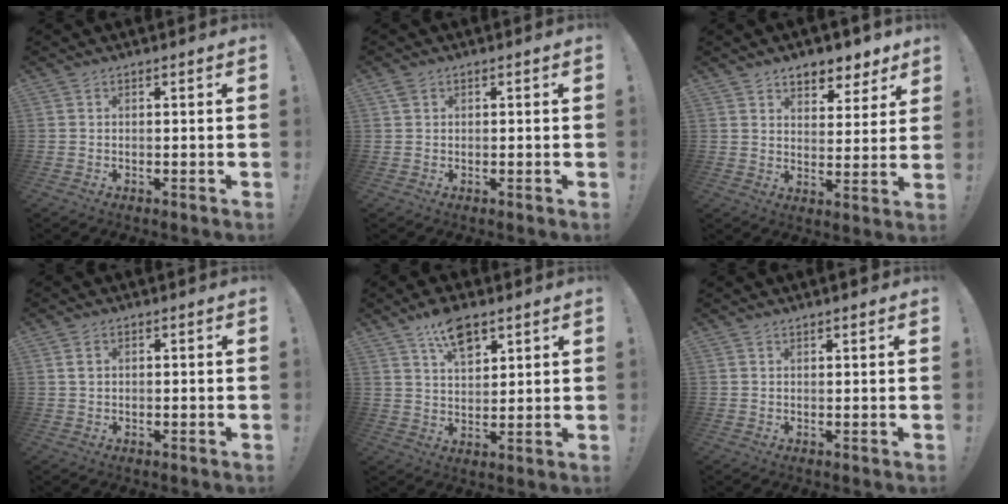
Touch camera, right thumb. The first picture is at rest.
{"total": 1.6, "force": [0.7, 1.2, 0.7], "torque": [-0.008, 0.001, 0.012]}
{"total": 7.4, "force": [5.9, 4.0, 1.8], "torque": [-0.012, -0.051, 0.109]}
{"total": 1.7, "force": [0.9, 1.2, 0.9], "torque": [-0.011, 0.003, 0.014]}
{"total": 10.0, "force": [6.2, 4.8, 6.2], "torque": [-0.096, -0.027, 0.112]}
{"total": 0.9, "force": [0.8, 0.1, 0.4], "torque": [-0.003, -0.002, 0.015]}